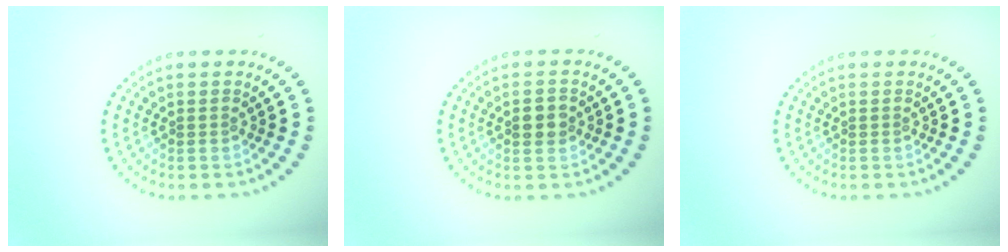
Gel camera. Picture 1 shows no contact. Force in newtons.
{"total": 2.0, "press": 2.0, "slide": 0.2}
{"total": 0.0}